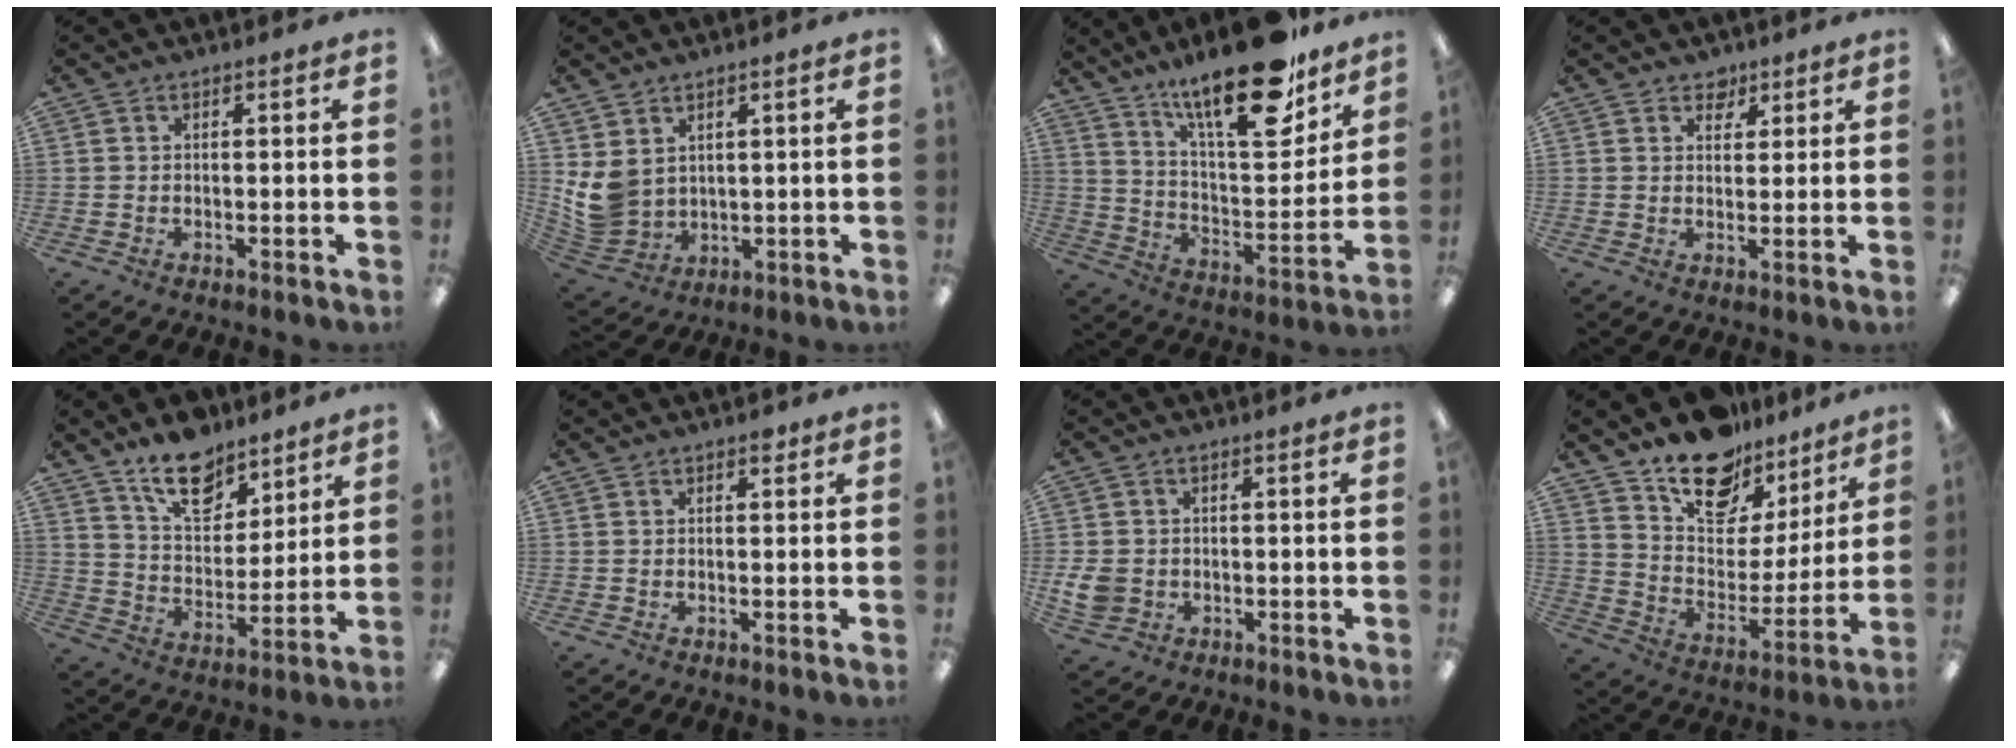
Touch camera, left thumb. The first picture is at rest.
{"total": 7.4, "force": [2.8, 6.0, 3.4], "torque": [-0.101, -0.016, 0.057]}
{"total": 23.0, "force": [17.2, 6.3, 14.0], "torque": [-0.213, -0.116, 0.282]}
{"total": 3.6, "force": [2.7, 2.4, 0.5], "torque": [0.005, -0.011, 0.045]}
{"total": 14.3, "force": [10.8, 7.2, 5.8], "torque": [-0.087, -0.063, 0.199]}
{"total": 1.2, "force": [0.8, 0.6, 0.7], "torque": [0.001, -0.005, 0.011]}
{"total": 5.1, "force": [-0.4, 4.6, 2.3], "torque": [-0.054, 0.000, -0.009]}
{"total": 17.8, "force": [13.3, 9.7, 6.8], "torque": [-0.107, -0.094, 0.238]}